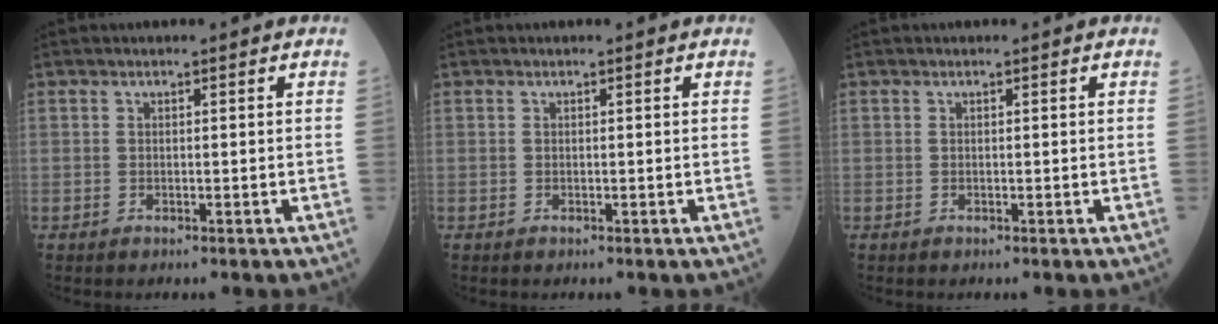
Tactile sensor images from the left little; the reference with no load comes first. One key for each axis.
{"total": 0.0}
{"total": 0.0}